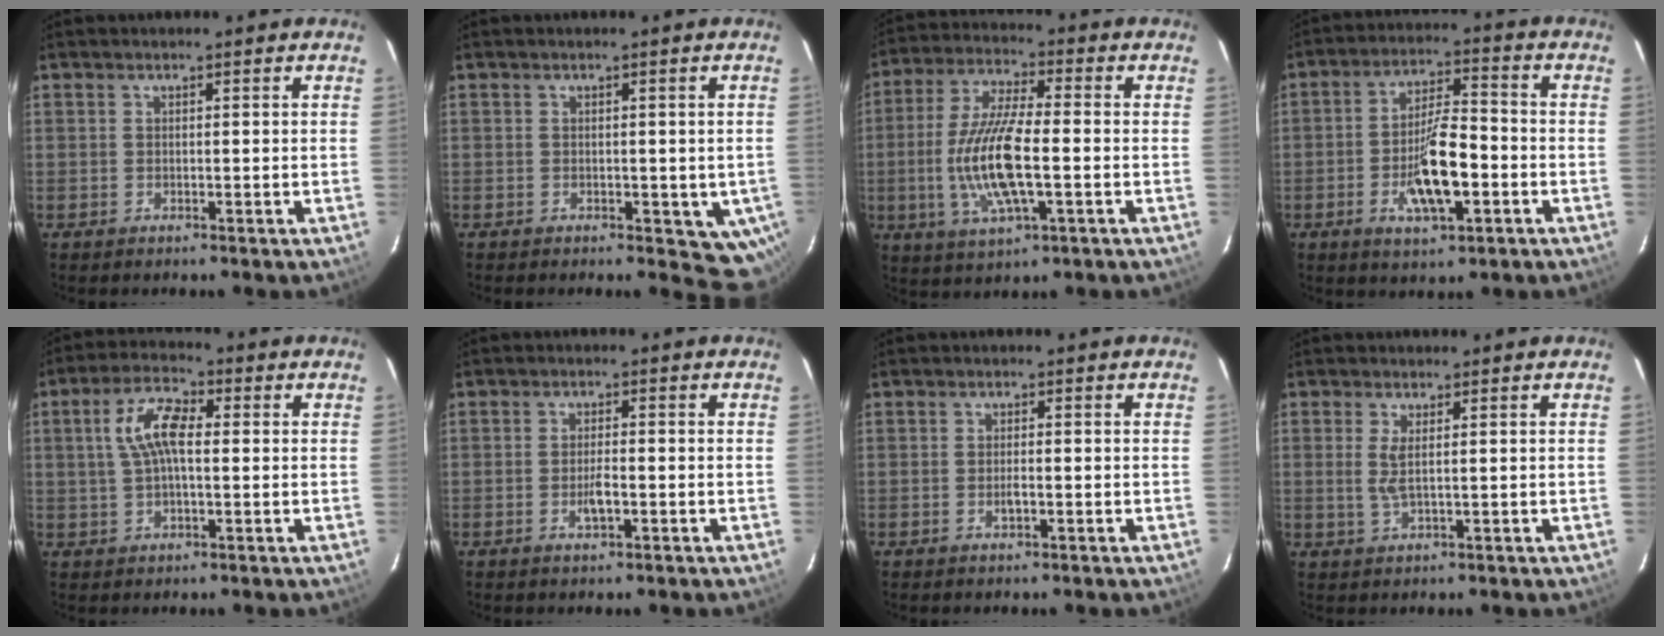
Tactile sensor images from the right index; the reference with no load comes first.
{"total": 5.6, "force": [-1.8, 3.8, 3.7], "torque": [-0.030, 0.002, -0.016]}
{"total": 14.1, "force": [-2.3, 4.0, 13.3], "torque": [-0.277, -0.005, -0.045]}
{"total": 10.7, "force": [-3.5, 3.3, 9.6], "torque": [-0.180, -0.002, -0.058]}
{"total": 7.8, "force": [1.0, 3.4, 7.0], "torque": [-0.141, 0.019, 0.019]}
{"total": 2.9, "force": [-1.1, 0.9, 2.5], "torque": [-0.047, -0.002, -0.018]}
{"total": 1.5, "force": [-0.6, 0.5, 1.3], "torque": [-0.023, -0.001, -0.010]}
{"total": 2.7, "force": [0.6, 0.4, 2.6], "torque": [-0.055, -0.006, 0.010]}